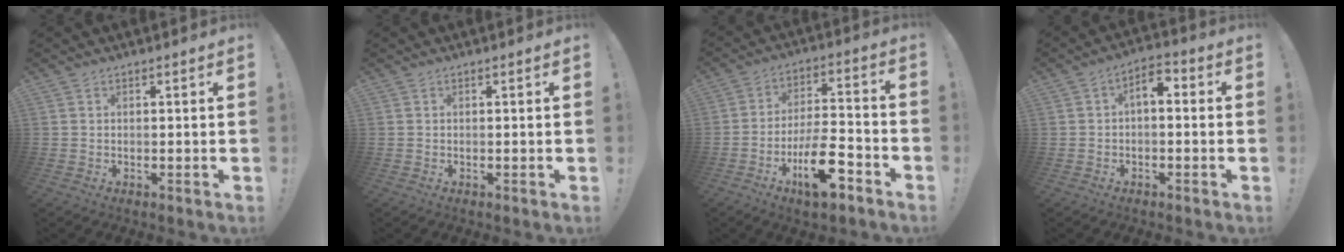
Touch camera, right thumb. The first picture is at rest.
{"total": 0.0}
{"total": 15.7, "force": [-7.8, 6.2, 12.2], "torque": [-0.194, 0.052, -0.123]}
{"total": 4.6, "force": [-0.7, 2.5, 3.9], "torque": [-0.059, 0.004, -0.014]}